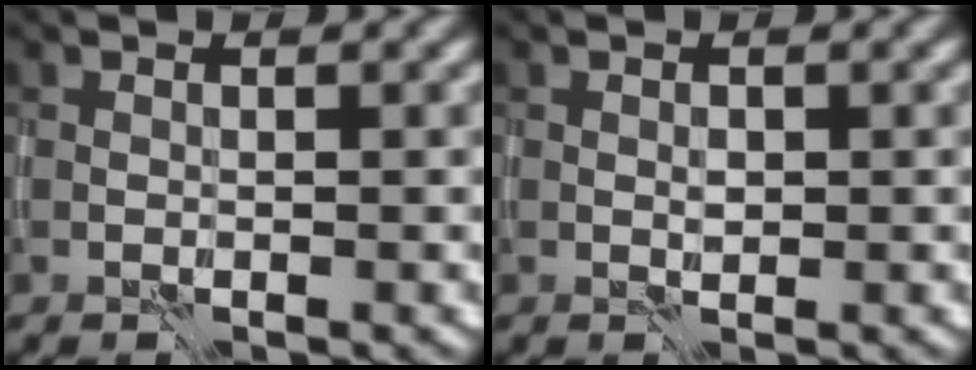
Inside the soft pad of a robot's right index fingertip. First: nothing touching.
{"total": 0.6, "force": [0.0, 0.4, 0.4], "torque": [-0.008, -0.001, 0.002]}